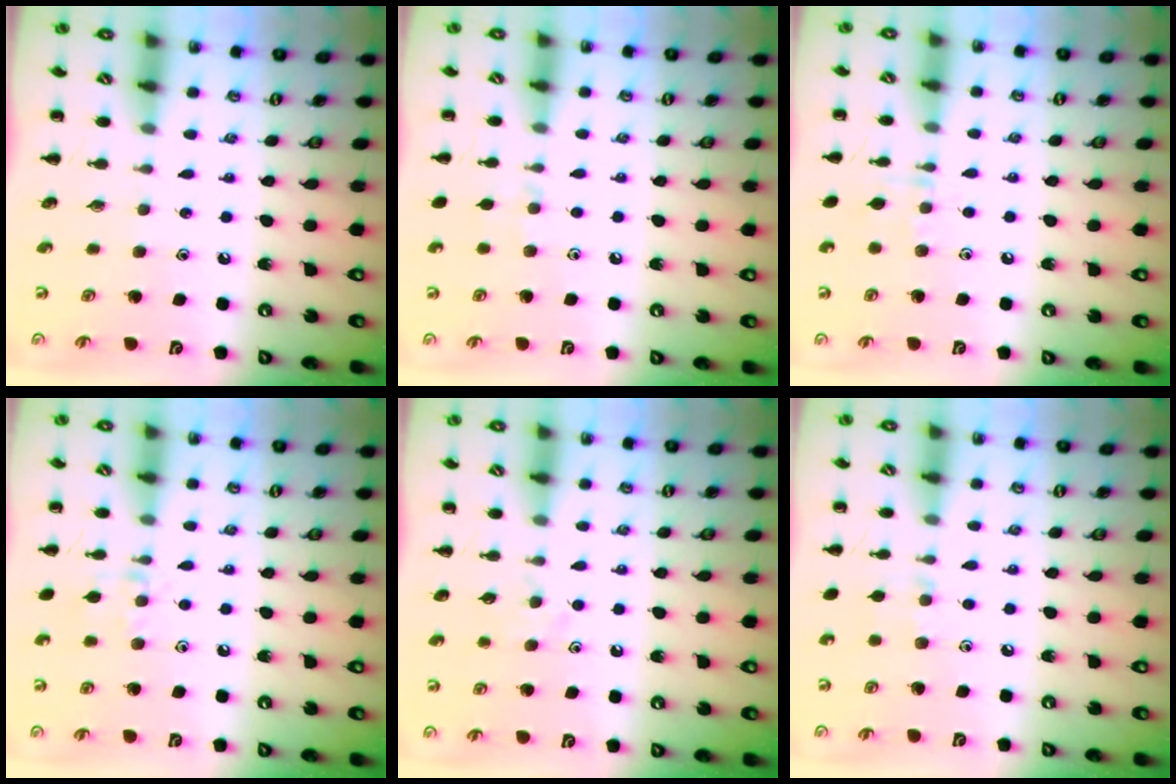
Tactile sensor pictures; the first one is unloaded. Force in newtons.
{"total": 4.5, "press": 4.2, "slide": 1.5}
{"total": 5.8, "press": 5.7, "slide": 1.2}
{"total": 7.3, "press": 7.2, "slide": 1.4}
{"total": 4.9, "press": 4.7, "slide": 1.5}
{"total": 6.2, "press": 5.9, "slide": 2.1}